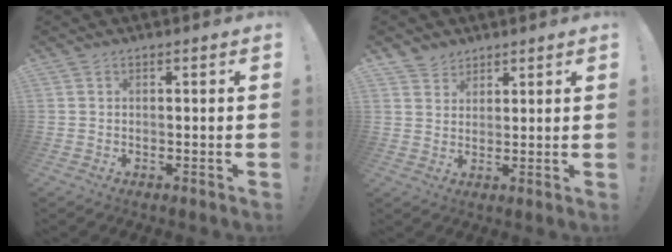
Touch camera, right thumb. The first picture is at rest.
{"total": 4.1, "force": [3.2, 2.5, 0.1], "torque": [-0.001, -0.022, 0.060]}